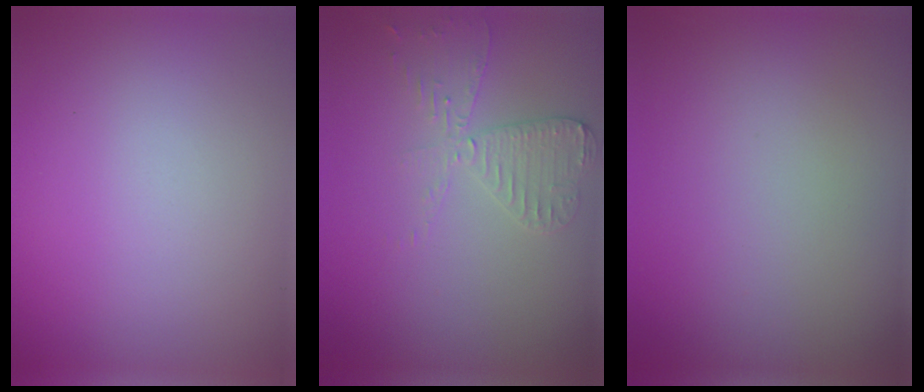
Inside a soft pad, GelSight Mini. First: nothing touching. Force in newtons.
{"total": 2.9, "press": 2.8, "slide": 0.6}
{"total": 0.0}